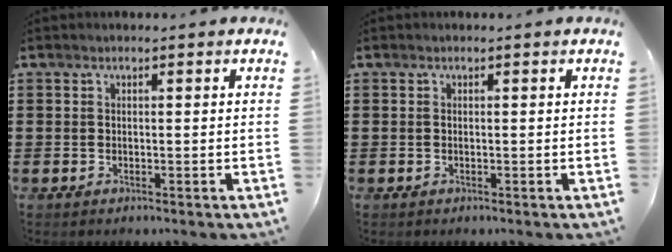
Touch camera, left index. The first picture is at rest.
{"total": 0.0}